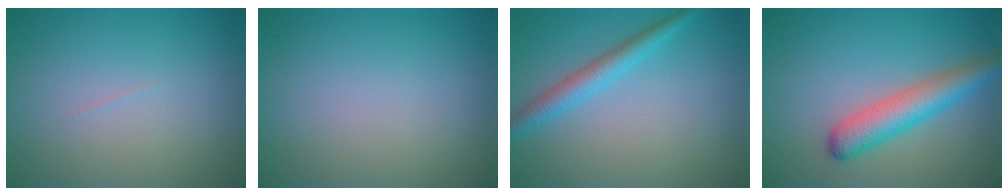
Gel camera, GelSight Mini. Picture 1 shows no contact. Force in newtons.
{"total": 0.0}
{"total": 2.7, "press": 2.7, "slide": 0.1}
{"total": 4.7, "press": 4.6, "slide": 0.1}